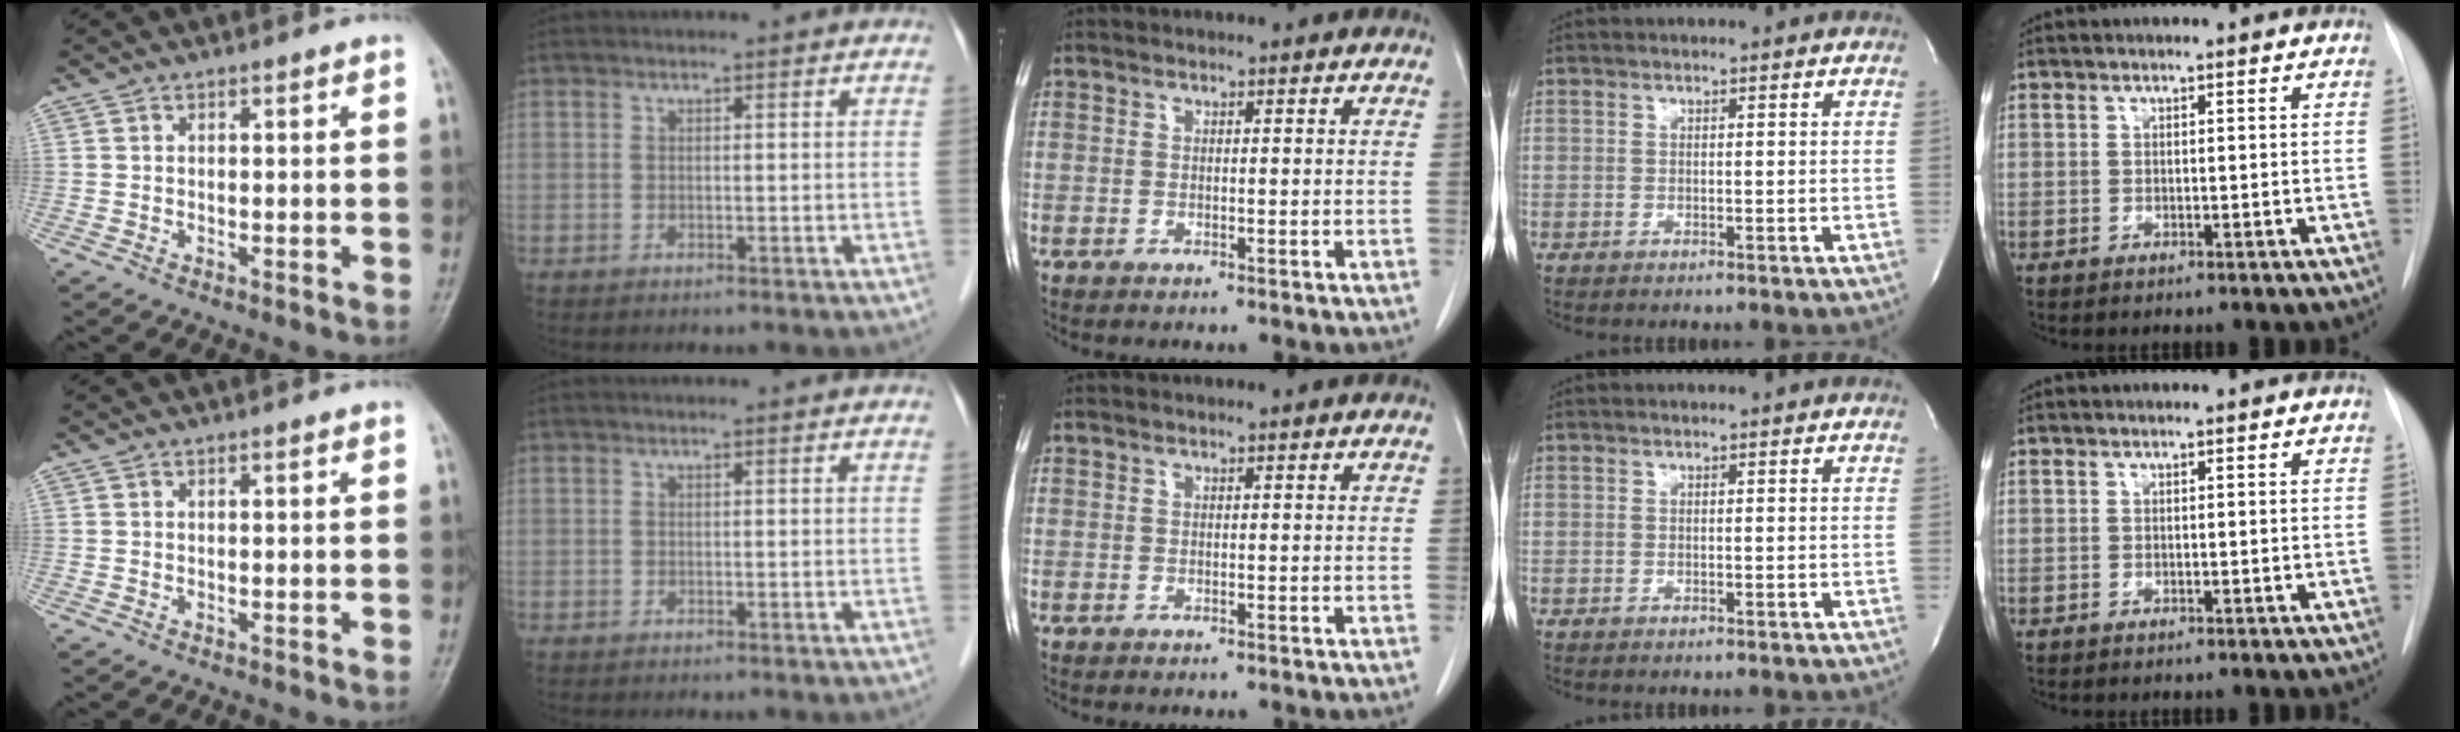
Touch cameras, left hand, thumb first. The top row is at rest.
{}